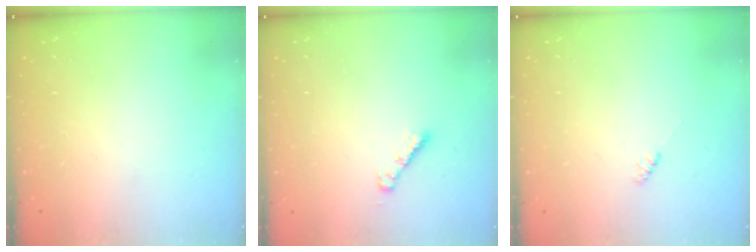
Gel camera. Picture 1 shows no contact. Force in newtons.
{"total": 2.3, "press": 2.3, "slide": 0.4}
{"total": 1.9, "press": 1.9, "slide": 0.3}